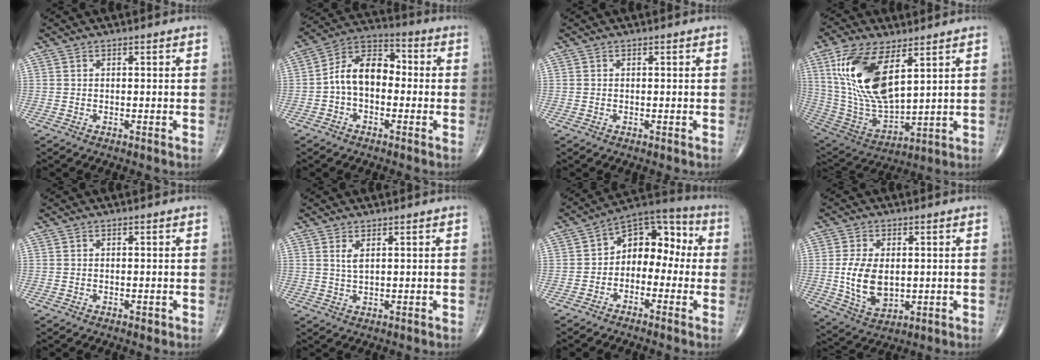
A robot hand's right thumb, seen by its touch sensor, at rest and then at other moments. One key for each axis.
{"total": 10.9, "fx": -0.9, "fy": 7.1, "fz": 8.2, "tx": -0.120, "ty": 0.038, "tz": -0.033}
{"total": 0.0}
{"total": 19.2, "fx": 7.2, "fy": 8.6, "fz": 15.6, "tx": -0.306, "ty": -0.029, "tz": 0.150}
{"total": 0.6, "fx": -0.3, "fy": 0.4, "fz": 0.4, "tx": -0.006, "ty": -0.001, "tz": -0.004}
{"total": 2.0, "fx": 0.9, "fy": 0.6, "fz": 1.6, "tx": -0.036, "ty": -0.005, "tz": 0.023}
{"total": 11.0, "fx": -0.8, "fy": 7.7, "fz": 7.9, "tx": -0.073, "ty": 0.050, "tz": -0.037}
{"total": 10.0, "fx": 0.0, "fy": 6.1, "fz": 7.9, "tx": -0.143, "ty": -0.010, "tz": 0.013}